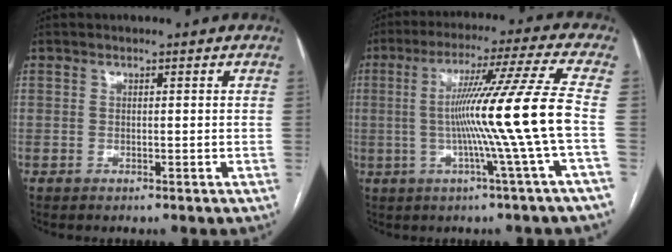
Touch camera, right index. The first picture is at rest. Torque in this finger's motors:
{"motor_torque": [1.68, -0.46, 1.05, 0.21]}